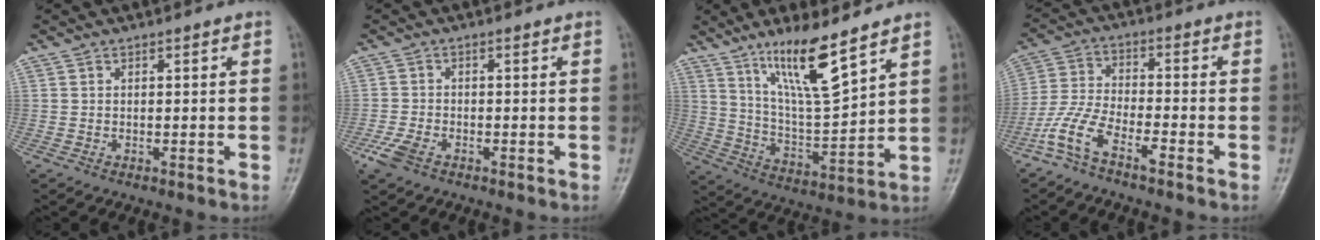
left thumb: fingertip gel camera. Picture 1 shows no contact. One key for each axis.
{"total": 4.0, "fx": -2.4, "fy": 2.1, "fz": 2.4, "tx": -0.059, "ty": 0.003, "tz": -0.047}
{"total": 12.8, "fx": 8.6, "fy": 2.1, "fz": 9.3, "tx": -0.159, "ty": -0.061, "tz": 0.170}
{"total": 7.4, "fx": -5.2, "fy": 2.0, "fz": 4.8, "tx": -0.114, "ty": 0.032, "tz": -0.117}